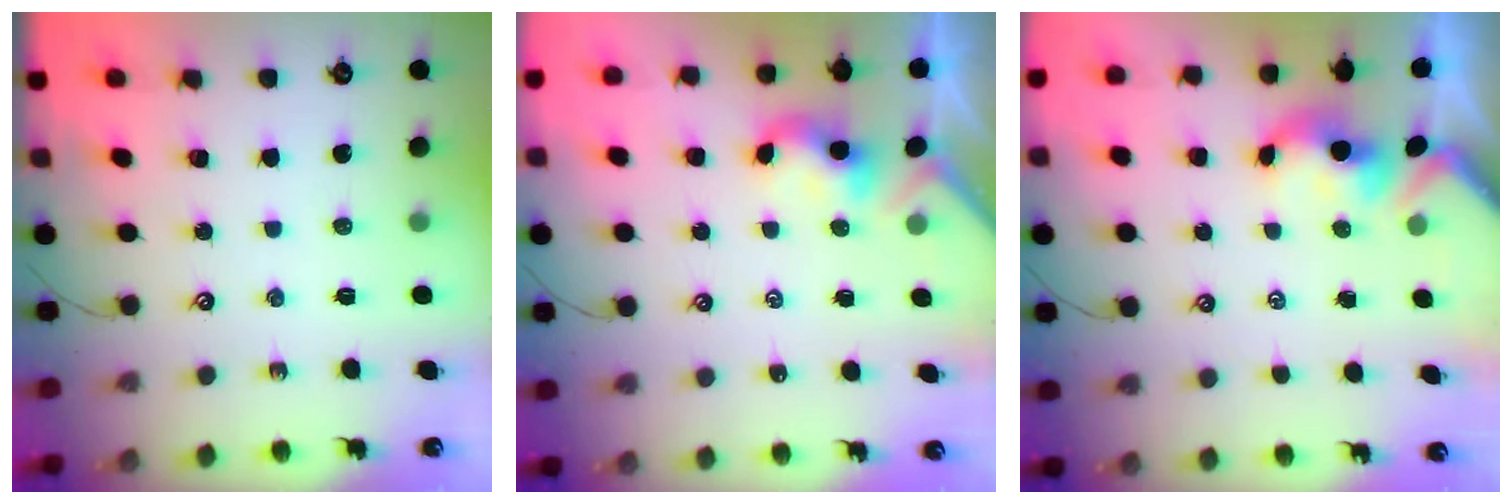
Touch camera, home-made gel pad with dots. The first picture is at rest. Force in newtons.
{"total": 2.4, "press": 2.4, "slide": 0.2}
{"total": 1.1, "press": 0.8, "slide": 0.7}